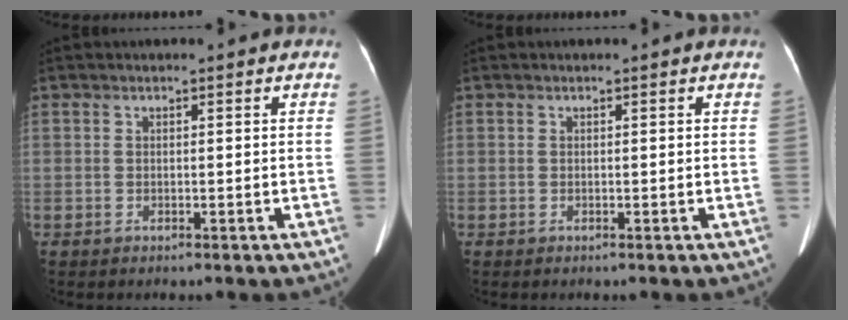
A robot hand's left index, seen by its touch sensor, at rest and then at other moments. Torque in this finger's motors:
{"motor_torque": [0.00, 0.00, 0.00, 0.00]}